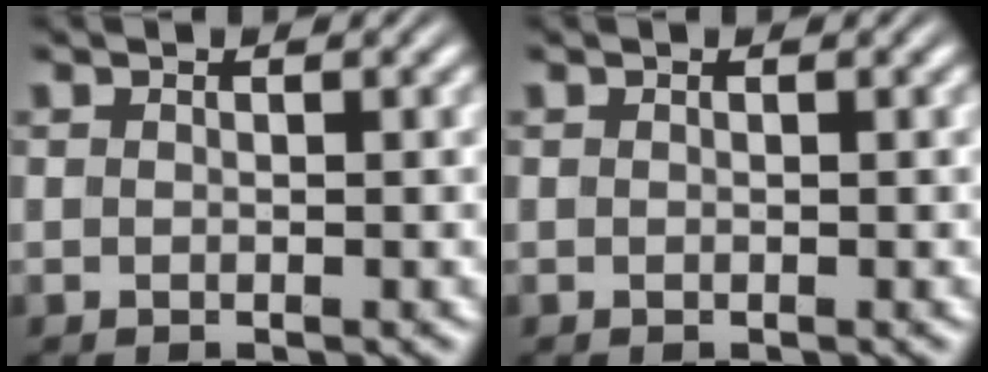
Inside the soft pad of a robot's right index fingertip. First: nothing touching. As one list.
[{"total": 0.0}]